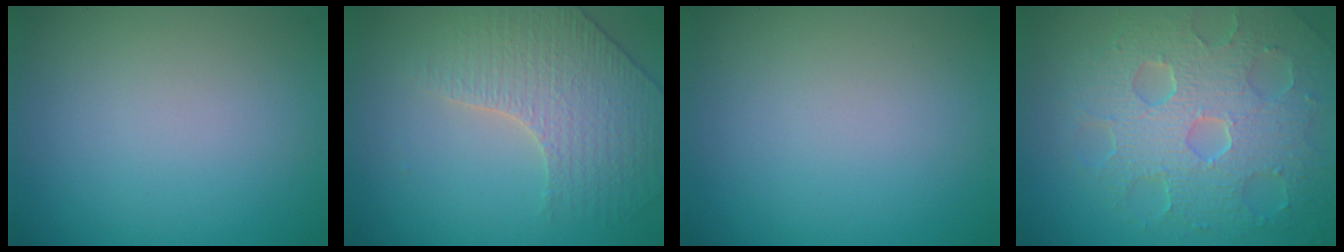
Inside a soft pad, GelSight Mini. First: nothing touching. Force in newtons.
{"total": 3.8, "press": 3.6, "slide": 1.2}
{"total": 0.0}
{"total": 8.6, "press": 6.0, "slide": 6.1}